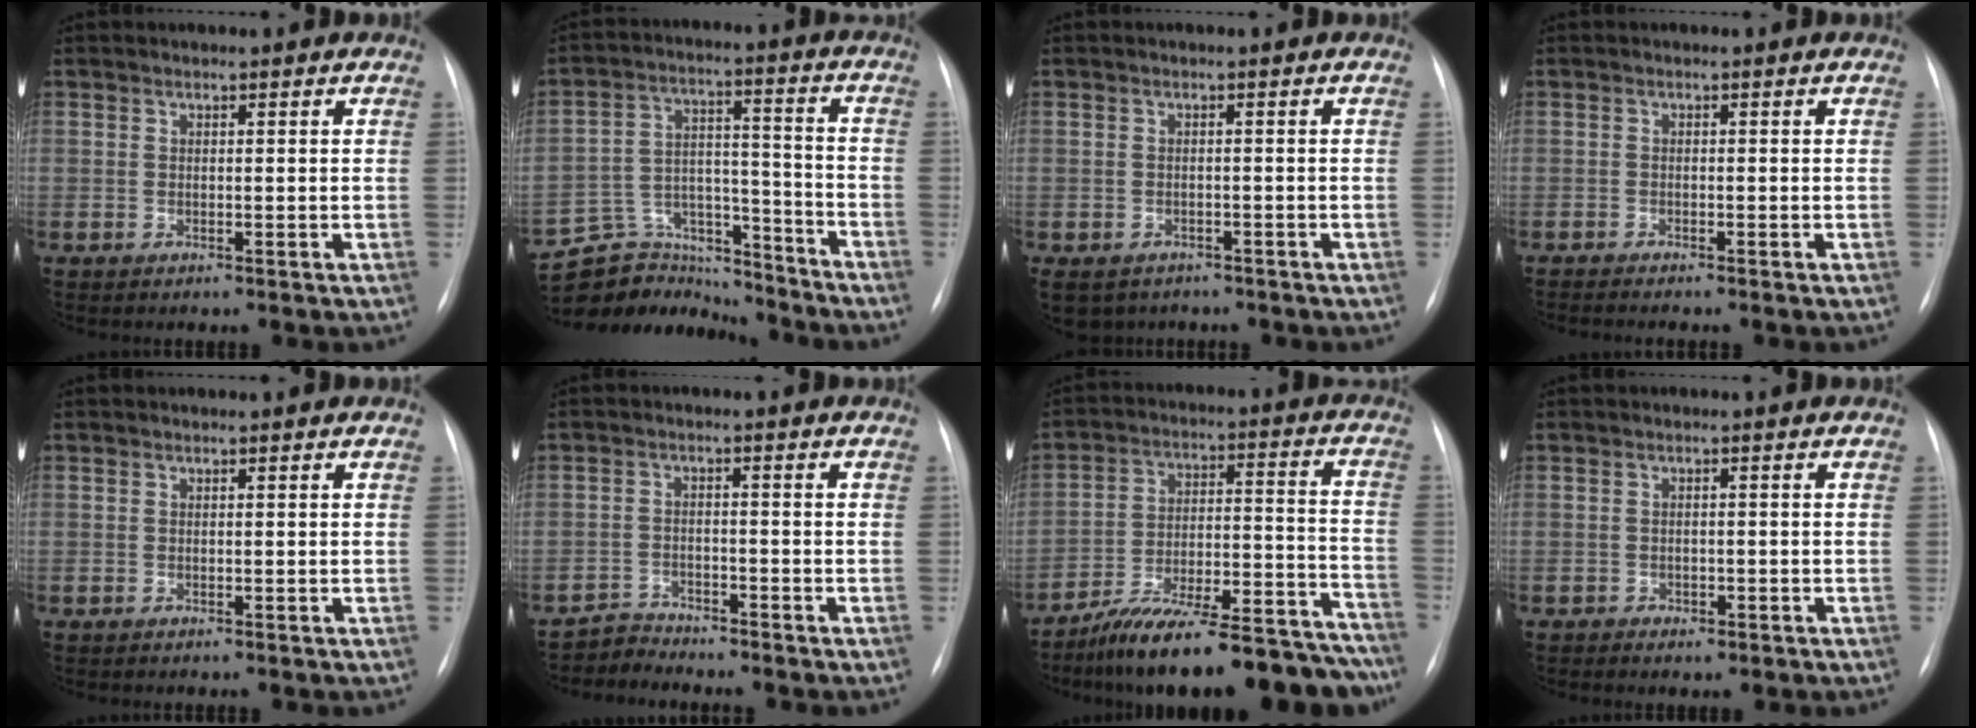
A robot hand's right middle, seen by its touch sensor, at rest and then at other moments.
{"total": 13.7, "force": [-12.9, 4.7, 0.4], "torque": [-0.005, 0.065, -0.207]}
{"total": 7.4, "force": [-5.2, 4.9, 1.9], "torque": [-0.042, -0.003, -0.066]}
{"total": 2.7, "force": [-2.3, 0.1, 1.4], "torque": [-0.017, -0.004, -0.028]}
{"total": 0.0}
{"total": 2.8, "force": [-2.5, 0.3, -1.2], "torque": [0.030, -0.009, -0.047]}
{"total": 24.5, "force": [-21.5, 5.0, 10.6], "torque": [-0.103, 0.035, -0.315]}
{"total": 1.8, "force": [-1.1, 1.1, 1.0], "torque": [-0.013, 0.003, -0.010]}